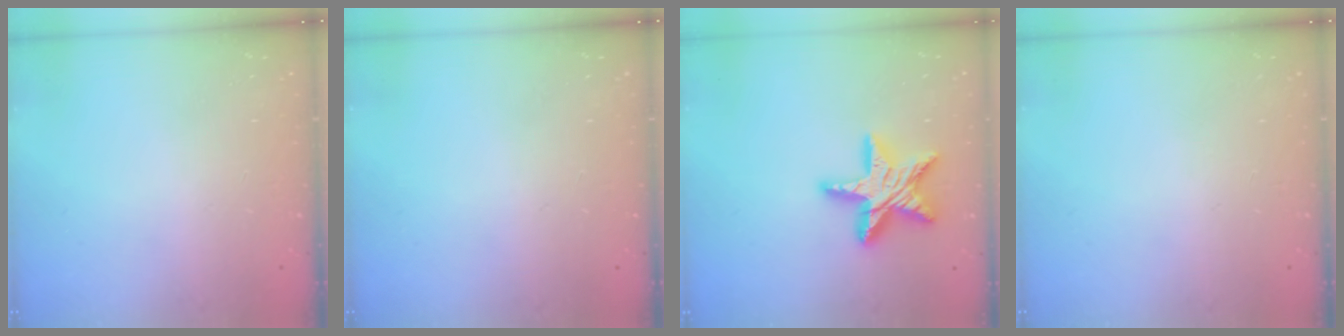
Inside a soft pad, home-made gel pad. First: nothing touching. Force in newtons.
{"total": 0.0}
{"total": 17.0, "press": 17.0, "slide": 1.4}
{"total": 0.0}